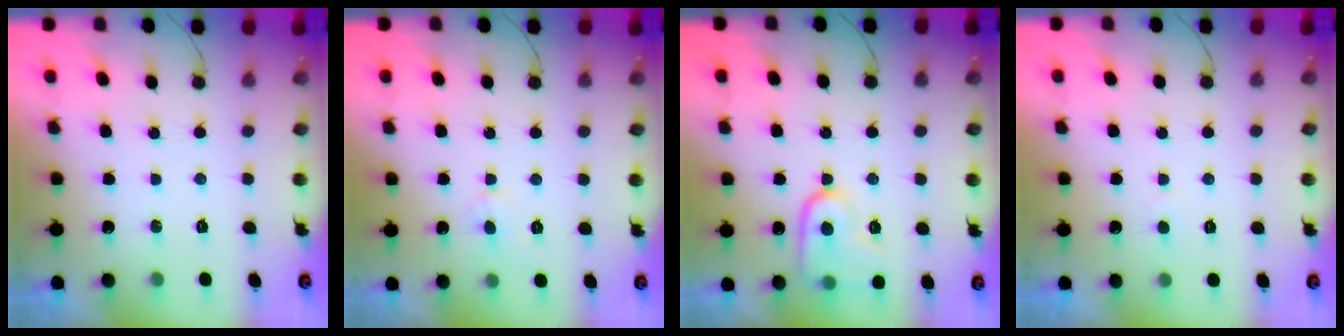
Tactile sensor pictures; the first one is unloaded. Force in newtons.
{"total": 2.3, "press": 2.3, "slide": 0.1}
{"total": 11.0, "press": 10.9, "slide": 1.2}
{"total": 2.6, "press": 2.6, "slide": 0.3}